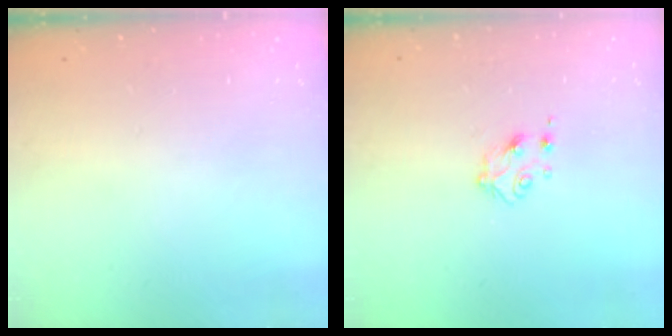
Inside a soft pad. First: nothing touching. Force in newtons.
{"total": 4.6, "press": 4.5, "slide": 0.6}